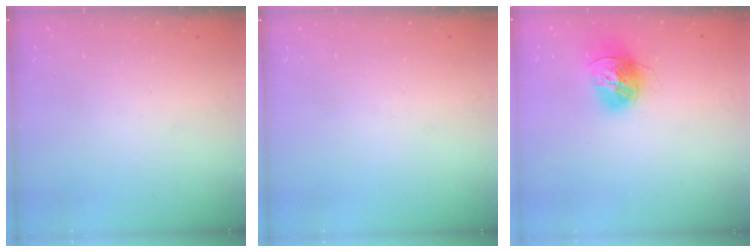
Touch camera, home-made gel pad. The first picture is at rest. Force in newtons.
{"total": 0.0}
{"total": 14.6, "press": 14.5, "slide": 1.3}